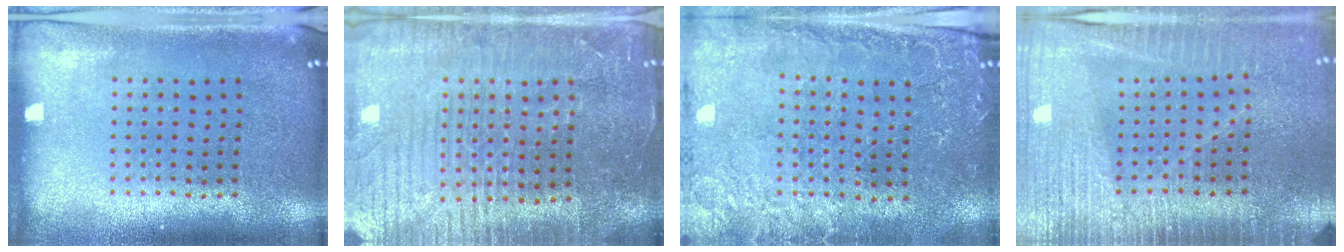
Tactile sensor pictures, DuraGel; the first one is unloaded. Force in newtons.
{"total": 4.4, "press": 4.1, "slide": 1.5}
{"total": 0.6, "press": 0.4, "slide": 0.4}
{"total": 3.4, "press": 3.2, "slide": 1.4}